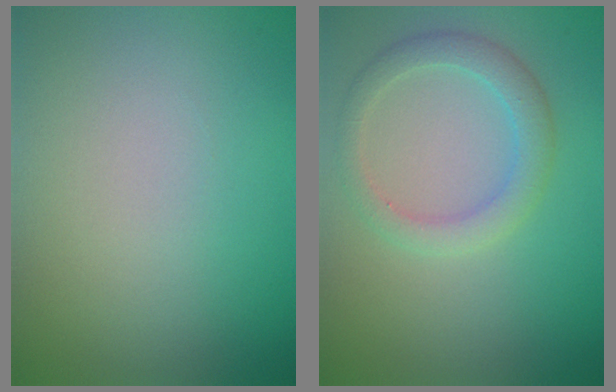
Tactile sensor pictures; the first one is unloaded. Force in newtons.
{"total": 2.8, "press": 2.8, "slide": 0.2}